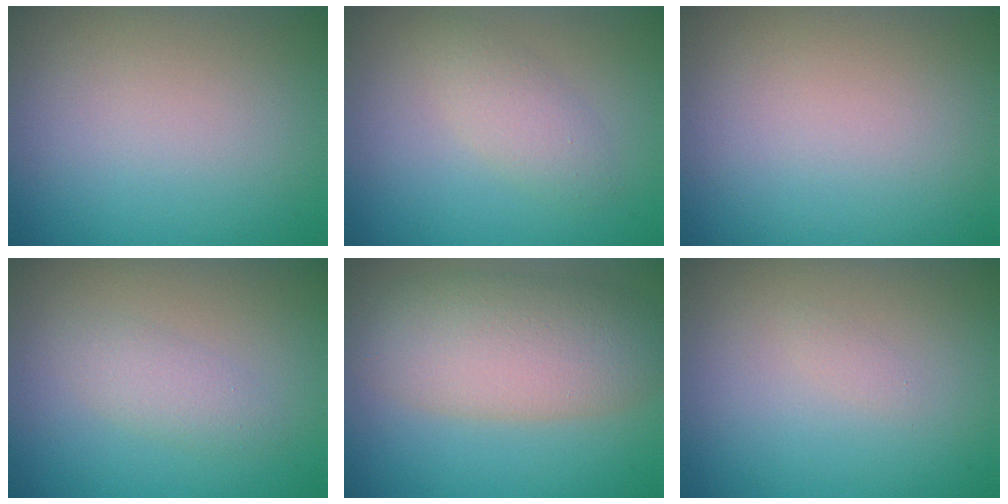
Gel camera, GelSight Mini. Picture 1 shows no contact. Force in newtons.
{"total": 2.3, "press": 2.3, "slide": 0.2}
{"total": 0.0}
{"total": 2.0, "press": 2.0, "slide": 0.2}
{"total": 7.2, "press": 7.2, "slide": 0.4}
{"total": 0.6, "press": 0.6, "slide": 0.0}